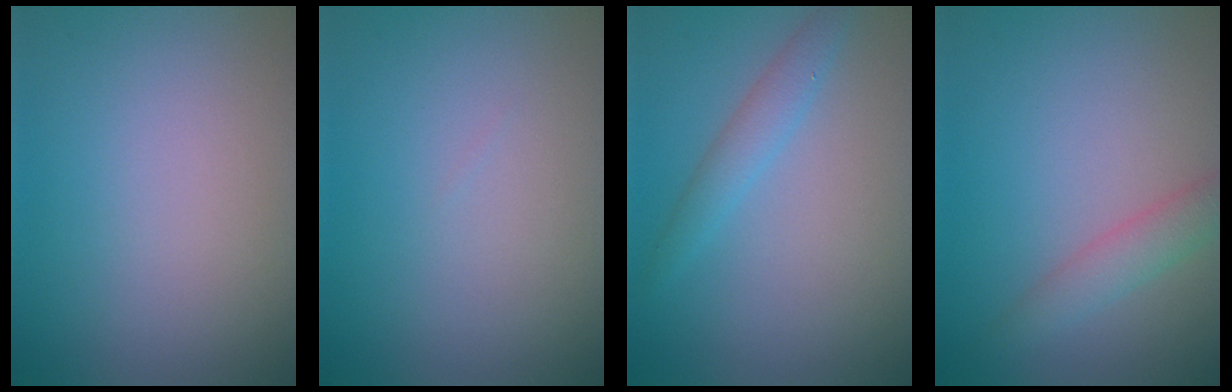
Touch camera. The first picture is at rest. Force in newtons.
{"total": 0.0}
{"total": 2.0, "press": 2.0, "slide": 0.1}
{"total": 2.3, "press": 2.3, "slide": 0.0}